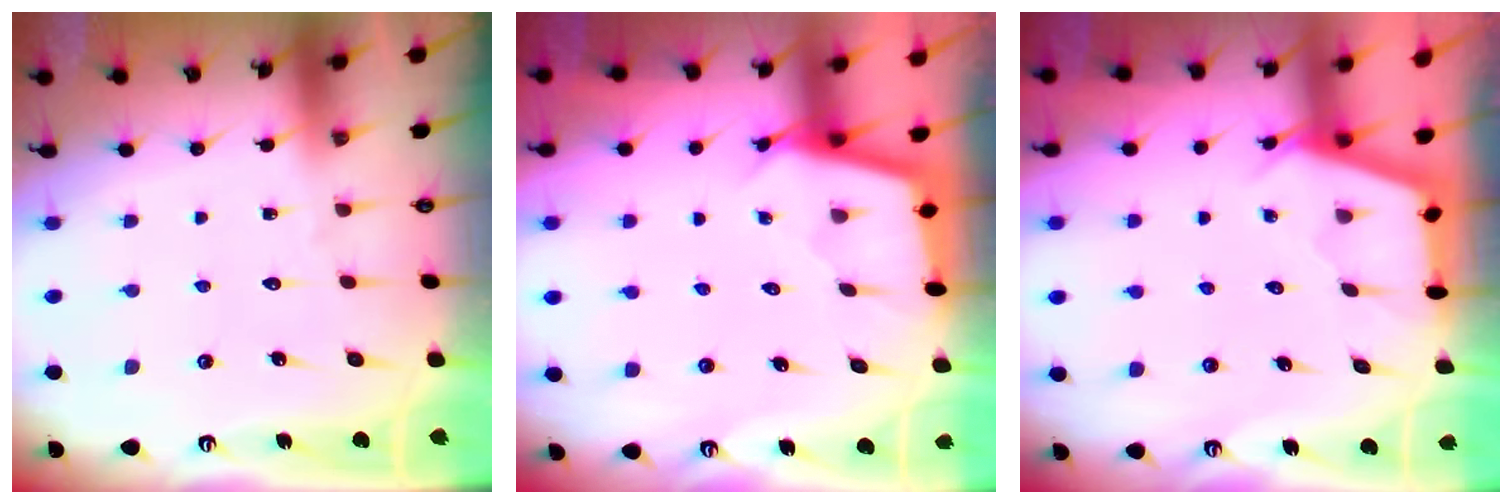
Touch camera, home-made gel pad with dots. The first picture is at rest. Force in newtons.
{"total": 2.5, "press": 2.5, "slide": 0.2}
{"total": 2.6, "press": 2.6, "slide": 0.3}